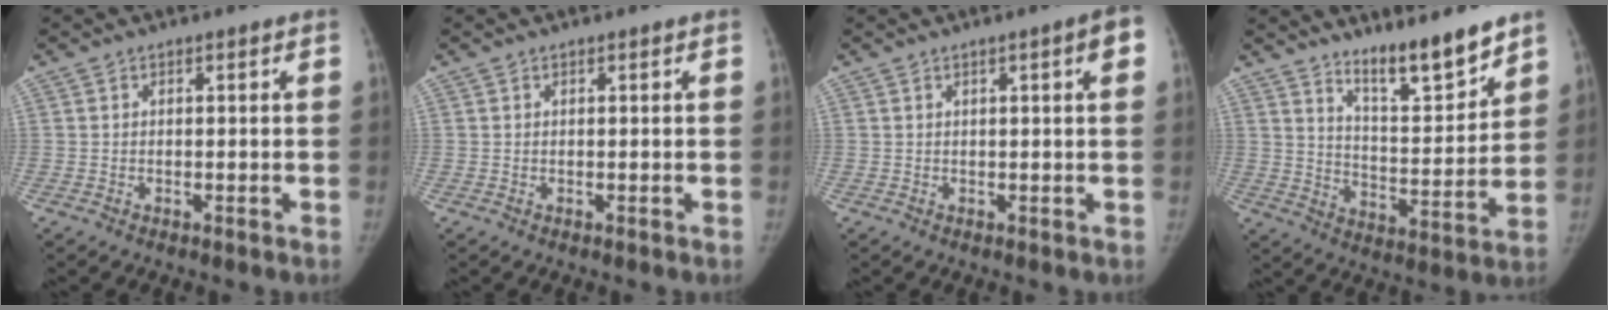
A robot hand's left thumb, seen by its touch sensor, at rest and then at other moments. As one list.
[{"total": 0.0}, {"total": 3.9, "force": [1.4, 0.4, 3.6], "torque": [-0.040, 0.001, 0.016]}, {"total": 12.2, "force": [9.9, 2.5, 6.7], "torque": [-0.080, -0.083, 0.168]}]